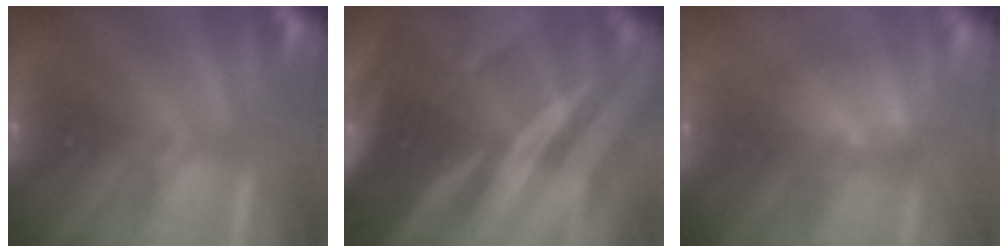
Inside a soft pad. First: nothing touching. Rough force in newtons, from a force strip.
{"total": 2.9}
{"total": 7.8}